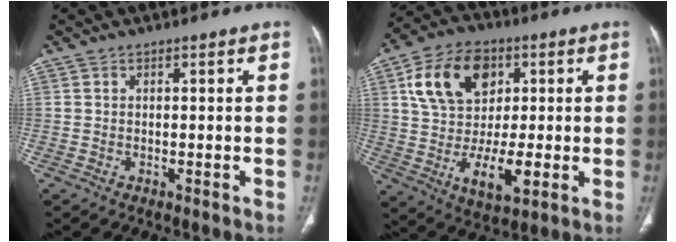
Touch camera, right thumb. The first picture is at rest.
{"total": 18.2, "force": [2.8, 11.9, 13.5], "torque": [-0.208, -0.002, 0.051]}